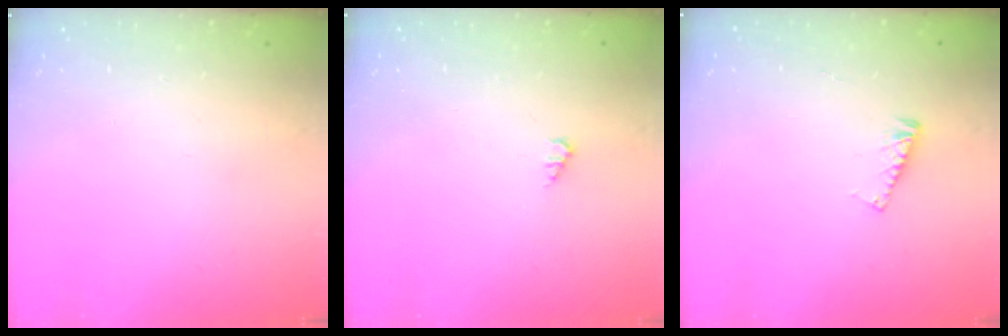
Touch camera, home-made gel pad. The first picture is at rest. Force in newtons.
{"total": 1.2, "press": 1.1, "slide": 0.2}
{"total": 3.6, "press": 3.6, "slide": 0.3}